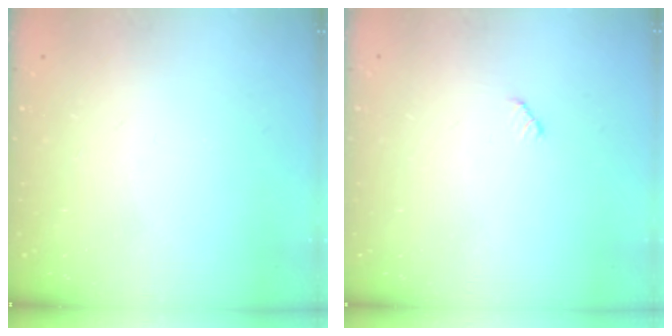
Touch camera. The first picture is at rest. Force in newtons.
{"total": 2.5, "press": 2.5, "slide": 0.4}